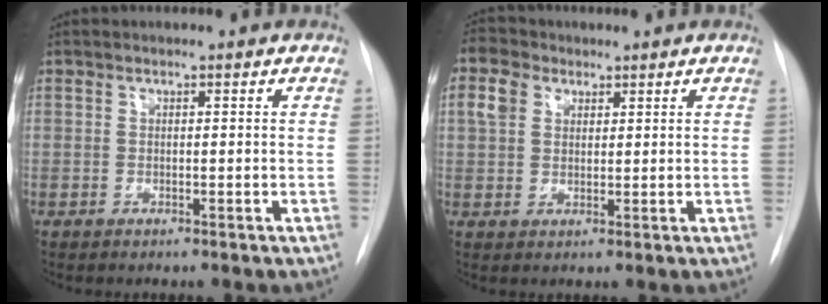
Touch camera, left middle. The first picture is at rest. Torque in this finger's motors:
{"motor_torque": [0.36, -0.35, 0.49, 0.14]}